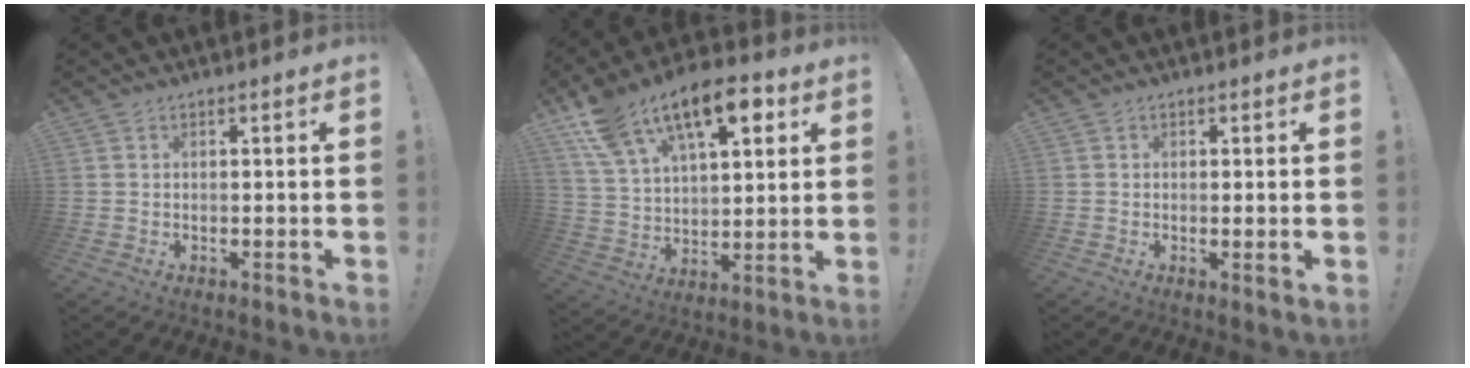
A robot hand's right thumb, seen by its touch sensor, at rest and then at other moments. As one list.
[{"total": 19.0, "force": [10.5, 10.4, 11.9], "torque": [-0.204, -0.039, 0.189]}, {"total": 1.8, "force": [0.6, 0.2, 1.7], "torque": [-0.019, -0.005, 0.009]}]